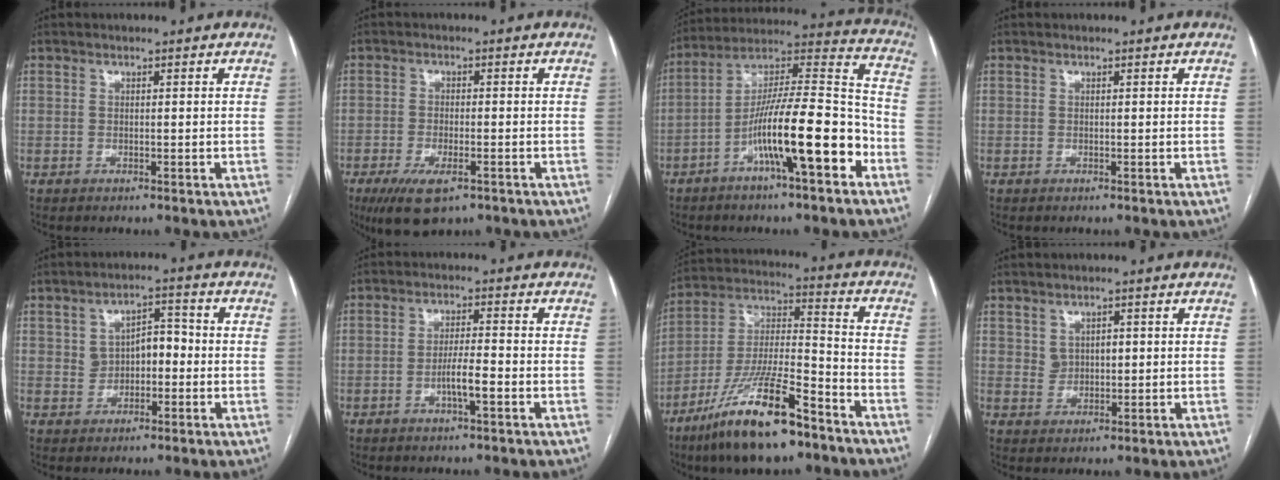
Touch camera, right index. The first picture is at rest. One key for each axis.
{"total": 7.4, "fx": -4.3, "fy": 2.7, "fz": 5.3, "tx": -0.097, "ty": -0.013, "tz": -0.066}
{"total": 16.9, "fx": -7.2, "fy": 2.1, "fz": 15.1, "tx": -0.257, "ty": 0.014, "tz": -0.119}
{"total": 0.0}
{"total": 5.1, "fx": -0.2, "fy": 3.5, "fz": 3.7, "tx": -0.055, "ty": 0.028, "tz": 0.002}
{"total": 4.1, "fx": -1.6, "fy": 0.4, "fz": 3.7, "tx": -0.066, "ty": 0.001, "tz": -0.028}
{"total": 18.2, "fx": -11.9, "fy": 3.7, "fz": 13.3, "tx": -0.274, "ty": -0.019, "tz": -0.216}
{"total": 2.9, "fx": 0.9, "fy": 2.2, "fz": 1.7, "tx": -0.028, "ty": 0.006, "tz": 0.020}